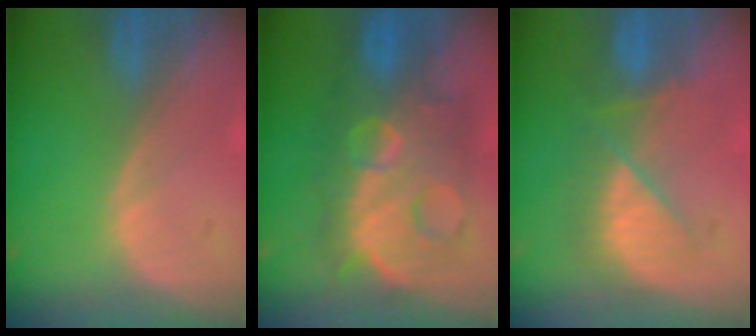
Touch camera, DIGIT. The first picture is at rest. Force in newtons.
{"total": 12.4, "press": 12.3, "slide": 1.2}
{"total": 7.1, "press": 6.7, "slide": 2.4}